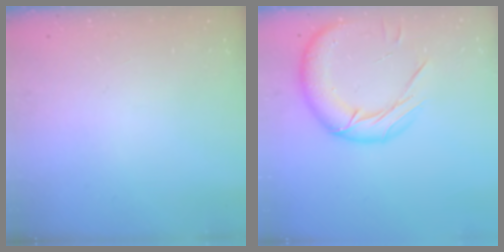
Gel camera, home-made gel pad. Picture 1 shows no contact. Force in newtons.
{"total": 16.4, "press": 16.2, "slide": 2.7}